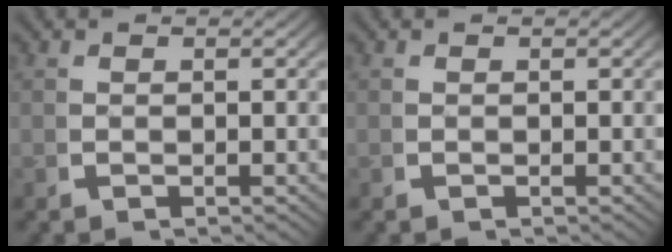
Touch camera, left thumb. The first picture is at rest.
{"total": 0.0}